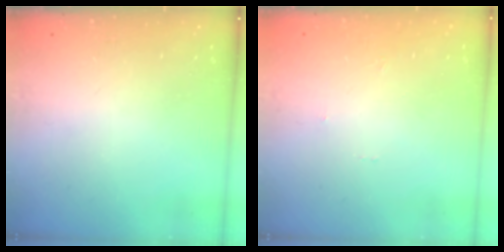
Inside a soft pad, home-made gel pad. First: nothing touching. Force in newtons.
{"total": 0.0}